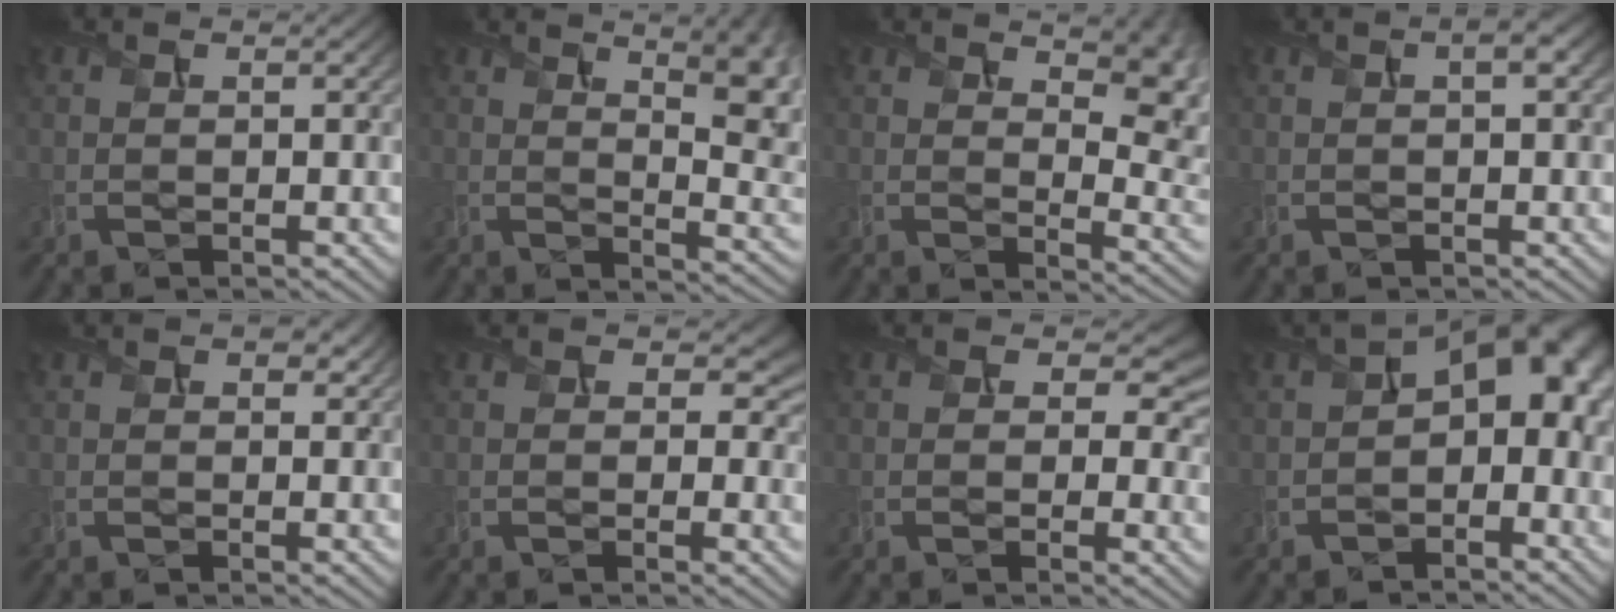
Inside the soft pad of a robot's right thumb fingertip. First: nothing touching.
{"total": 12.4, "force": [5.3, 4.5, 10.3], "torque": [-0.121, 0.022, 0.077]}
{"total": 10.6, "force": [6.0, 4.0, 7.8], "torque": [-0.117, 0.001, 0.096]}
{"total": 1.9, "force": [0.4, 0.5, 1.8], "torque": [-0.031, 0.009, 0.004]}
{"total": 1.7, "force": [1.0, 1.0, 1.0], "torque": [-0.017, -0.002, 0.015]}
{"total": 4.0, "force": [1.0, 2.9, 2.5], "torque": [-0.040, -0.009, 0.010]}
{"total": 5.7, "force": [1.4, 4.1, 3.6], "torque": [-0.054, -0.015, 0.017]}
{"total": 9.1, "force": [-0.5, 5.4, 7.3], "torque": [-0.106, 0.008, -0.019]}